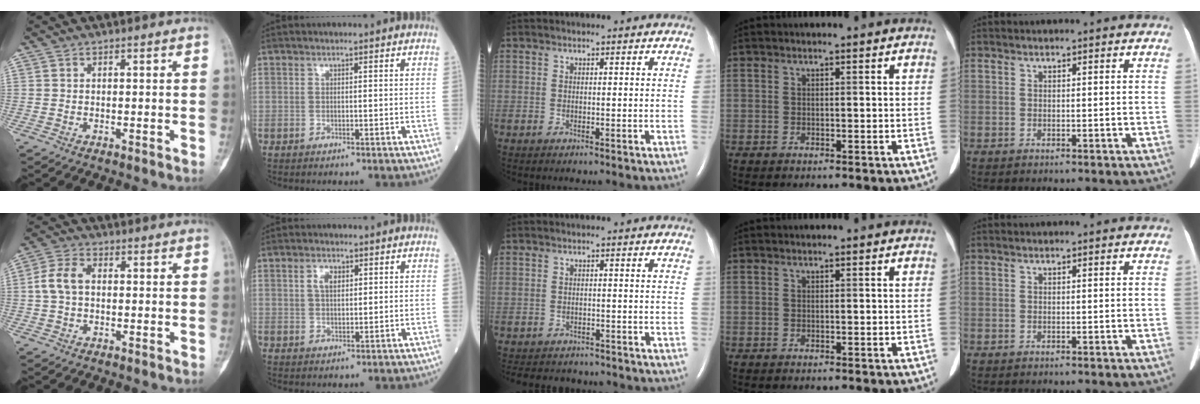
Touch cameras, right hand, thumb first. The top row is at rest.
{"thumb": {"total": 5.9, "force": [0.2, 3.9, 4.4], "torque": [-0.095, 0.018, -0.002]}, "index": {"total": 2.7, "force": [1.1, 1.5, 2.0], "torque": [-0.038, 0.005, 0.020]}, "middle": {"total": 8.4, "force": [-7.5, 3.2, 1.9], "torque": [-0.036, -0.001, -0.094]}}